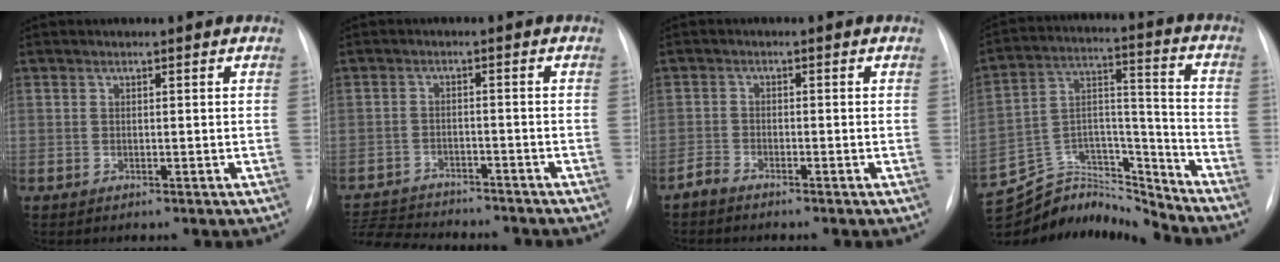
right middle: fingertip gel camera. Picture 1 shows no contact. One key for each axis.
{"total": 12.3, "fx": -11.6, "fy": 2.4, "fz": 3.6, "tx": -0.074, "ty": 0.002, "tz": -0.170}
{"total": 1.6, "fx": -1.6, "fy": 0.1, "fz": 0.3, "tx": -0.009, "ty": -0.003, "tz": -0.034}
{"total": 16.1, "fx": -15.9, "fy": 2.1, "fz": 0.6, "tx": -0.014, "ty": 0.067, "tz": -0.275}